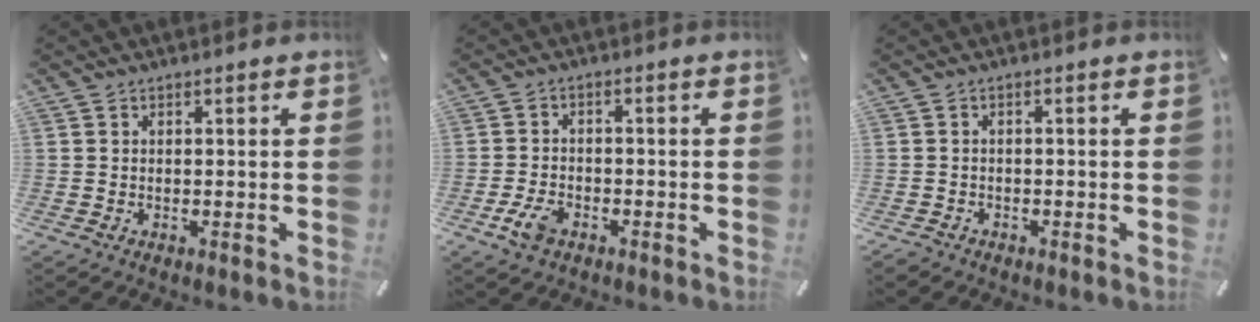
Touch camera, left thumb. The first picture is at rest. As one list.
[{"total": 4.9, "force": [-2.7, 2.9, 3.0], "torque": [-0.072, 0.006, -0.052]}, {"total": 1.5, "force": [-1.1, 0.9, 0.4], "torque": [-0.007, 0.006, -0.025]}]